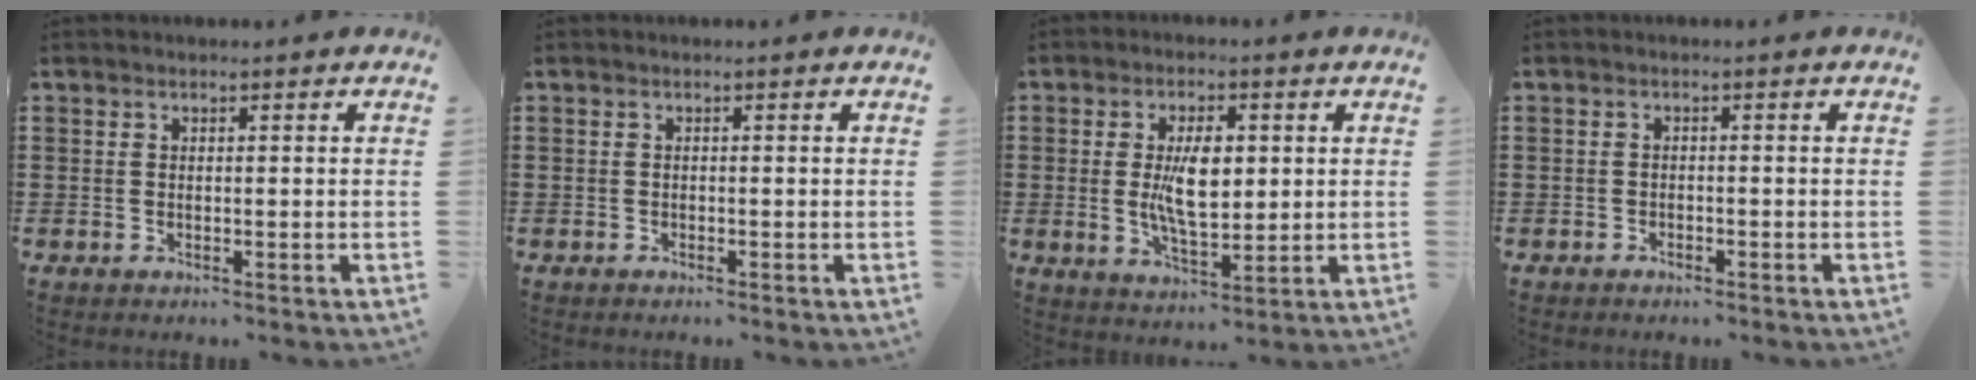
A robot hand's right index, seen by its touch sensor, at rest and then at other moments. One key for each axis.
{"total": 0.0}
{"total": 8.0, "fx": 0.7, "fy": 3.7, "fz": 7.1, "tx": -0.128, "ty": 0.003, "tz": 0.007}
{"total": 0.8, "fx": -0.7, "fy": 0.3, "fz": 0.1, "tx": -0.003, "ty": 0.002, "tz": -0.015}